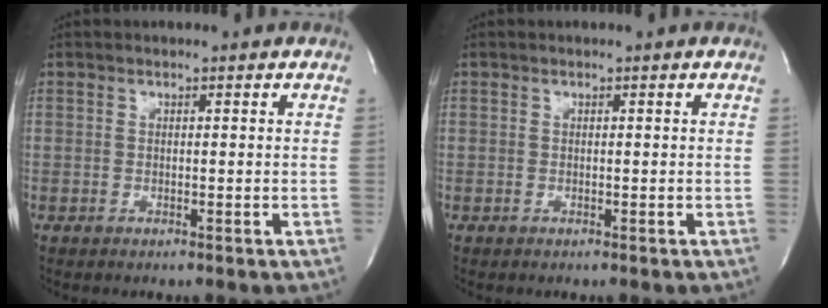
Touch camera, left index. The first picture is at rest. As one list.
[{"total": 0.0}]